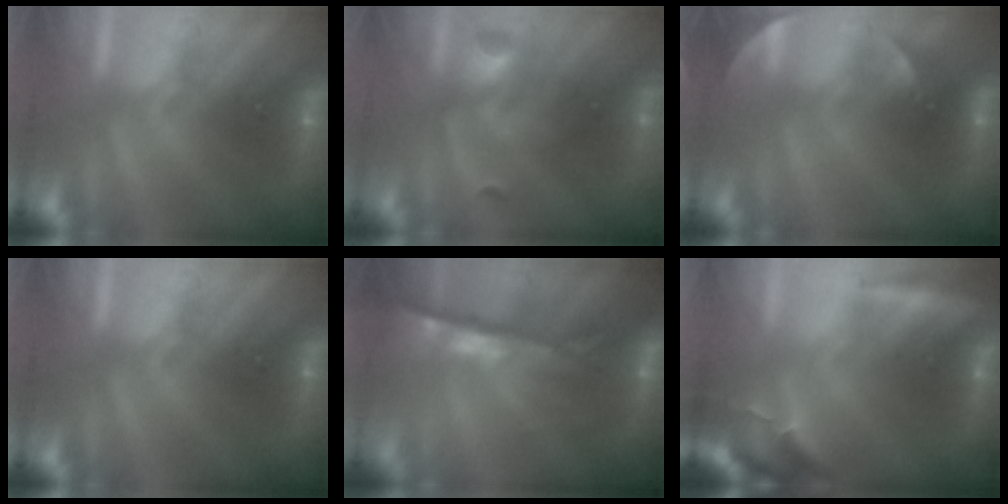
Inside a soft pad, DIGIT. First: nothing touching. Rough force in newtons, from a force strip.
{"total": 2.8}
{"total": 2.2}
{"total": 0.0}
{"total": 7.2}
{"total": 5.7}